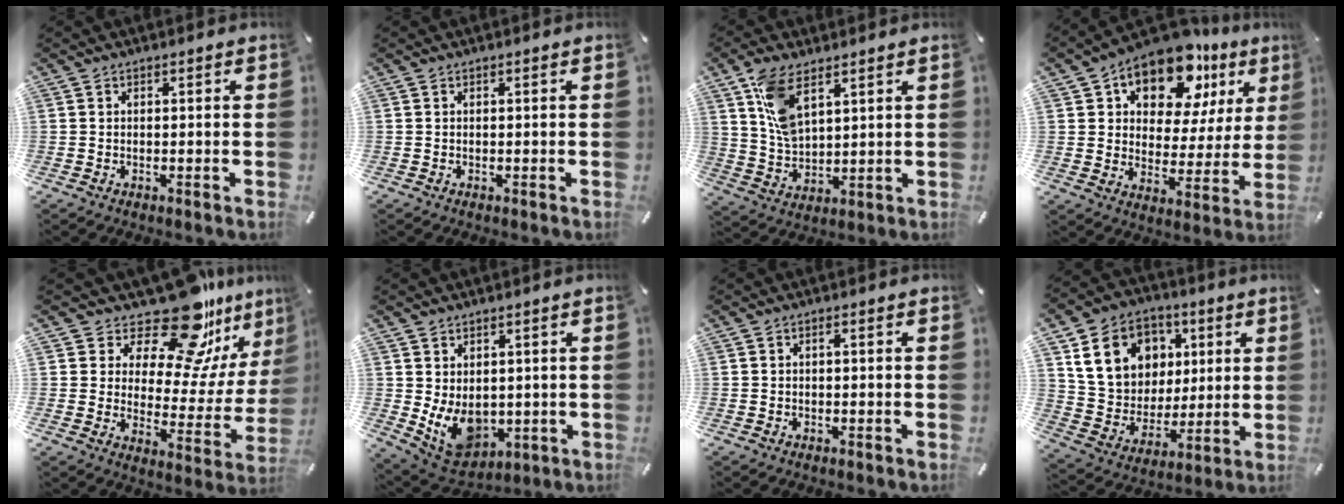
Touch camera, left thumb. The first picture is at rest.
{"total": 0.0}
{"total": 9.8, "force": [5.6, 4.8, 6.4], "torque": [-0.152, -0.017, 0.104]}
{"total": 15.1, "force": [10.1, 8.4, 7.5], "torque": [-0.121, -0.069, 0.177]}
{"total": 18.1, "force": [15.6, 5.2, 7.6], "torque": [-0.124, -0.140, 0.263]}
{"total": 9.3, "force": [-0.2, 7.6, 5.3], "torque": [-0.103, -0.014, 0.003]}
{"total": 0.8, "force": [-0.1, 0.1, 0.8], "torque": [-0.014, 0.001, -0.002]}
{"total": 16.5, "force": [6.3, 13.8, 6.5], "torque": [-0.111, -0.009, 0.130]}